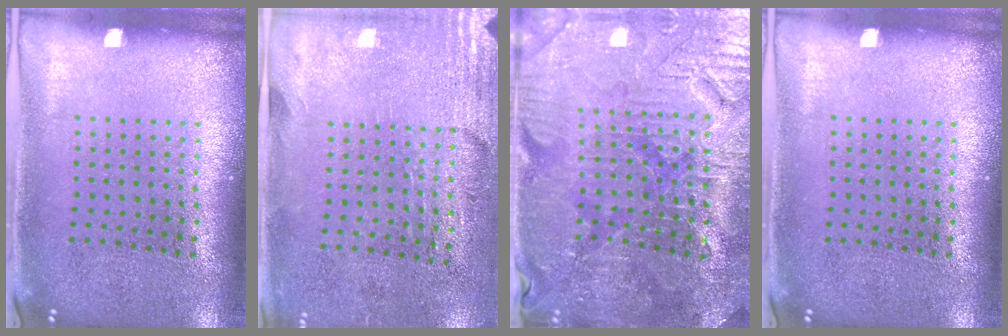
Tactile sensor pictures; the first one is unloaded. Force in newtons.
{"total": 2.8, "press": 2.5, "slide": 1.4}
{"total": 3.5, "press": 3.5, "slide": 0.5}
{"total": 0.0}